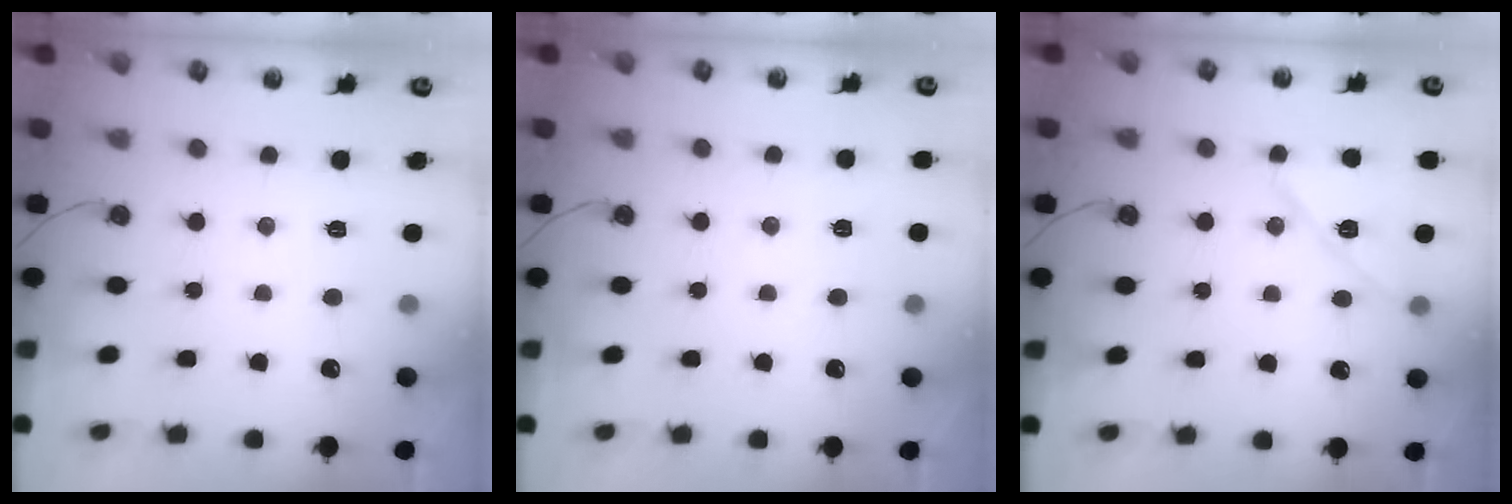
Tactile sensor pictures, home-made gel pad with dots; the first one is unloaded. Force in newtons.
{"total": 3.1, "press": 2.9, "slide": 1.2}
{"total": 12.1, "press": 12.1, "slide": 0.8}